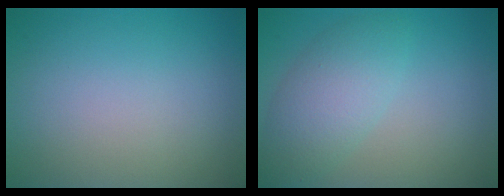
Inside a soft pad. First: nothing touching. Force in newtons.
{"total": 4.4, "press": 4.3, "slide": 0.2}